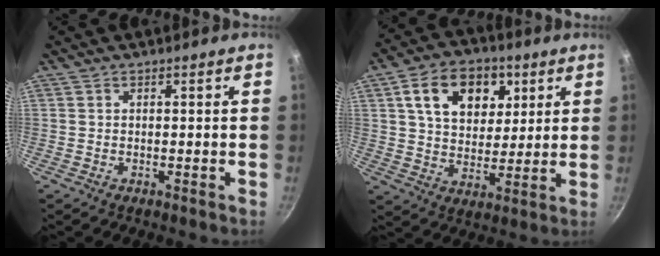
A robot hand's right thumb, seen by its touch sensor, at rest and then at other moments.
{"total": 14.9, "force": [5.5, 10.5, 9.1], "torque": [-0.112, -0.009, 0.084]}